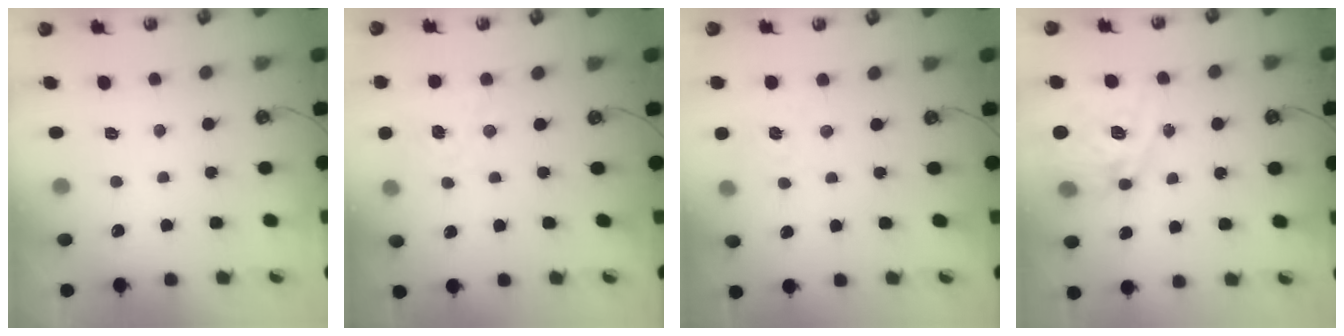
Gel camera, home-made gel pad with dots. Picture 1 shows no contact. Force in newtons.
{"total": 1.2, "press": 1.1, "slide": 0.2}
{"total": 2.1, "press": 2.1, "slide": 0.2}
{"total": 14.4, "press": 14.3, "slide": 1.2}